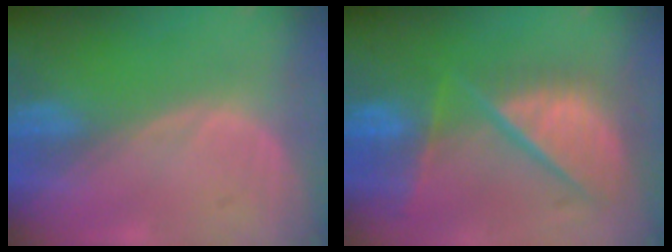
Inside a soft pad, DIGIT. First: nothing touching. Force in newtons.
{"total": 12.0, "press": 9.8, "slide": 6.8}